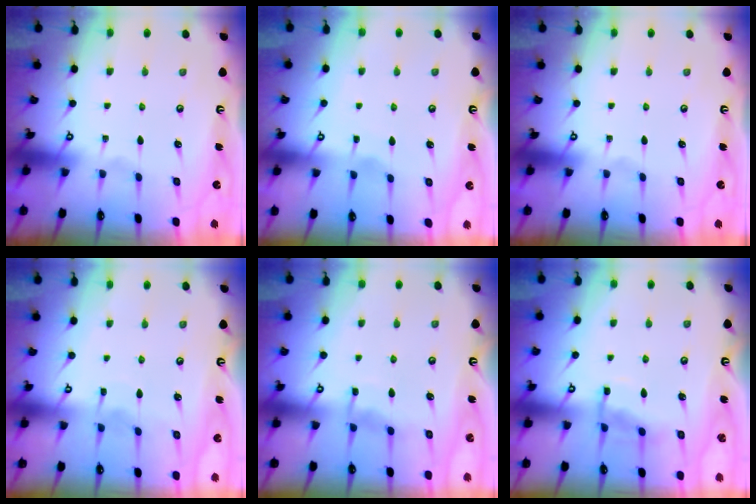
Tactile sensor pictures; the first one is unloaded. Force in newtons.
{"total": 2.2, "press": 2.2, "slide": 0.3}
{"total": 0.0}
{"total": 5.4, "press": 5.4, "slide": 0.5}
{"total": 6.5, "press": 6.5, "slide": 0.8}
{"total": 7.6, "press": 7.6, "slide": 0.3}